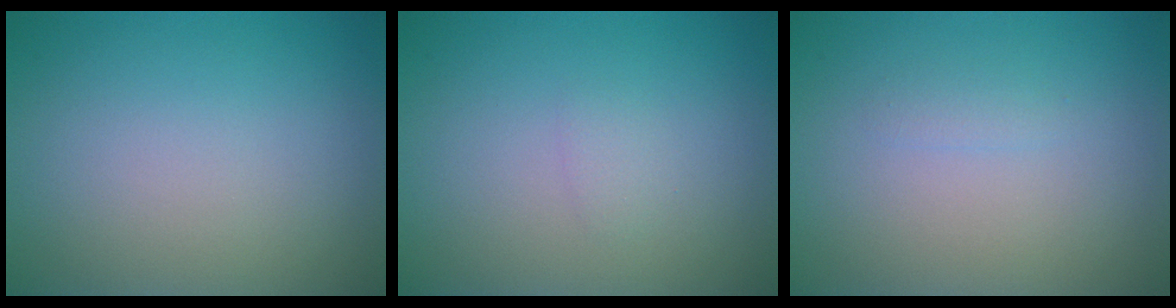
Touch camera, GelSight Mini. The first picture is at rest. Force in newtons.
{"total": 0.7, "press": 0.7, "slide": 0.0}
{"total": 0.7, "press": 0.7, "slide": 0.0}